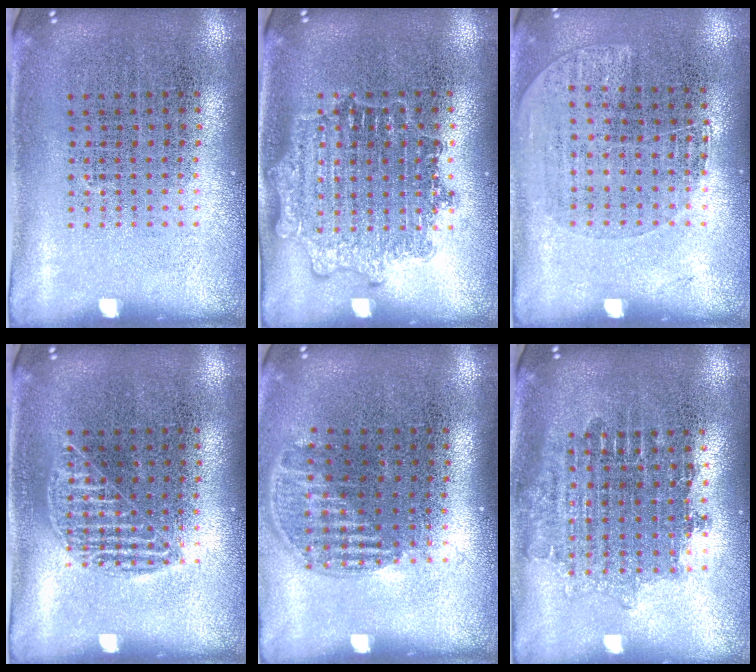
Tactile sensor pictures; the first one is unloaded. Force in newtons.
{"total": 1.4, "press": 1.4, "slide": 0.1}
{"total": 1.0, "press": 0.9, "slide": 0.5}
{"total": 1.2, "press": 1.2, "slide": 0.2}
{"total": 1.1, "press": 1.0, "slide": 0.5}
{"total": 1.7, "press": 1.4, "slide": 1.0}